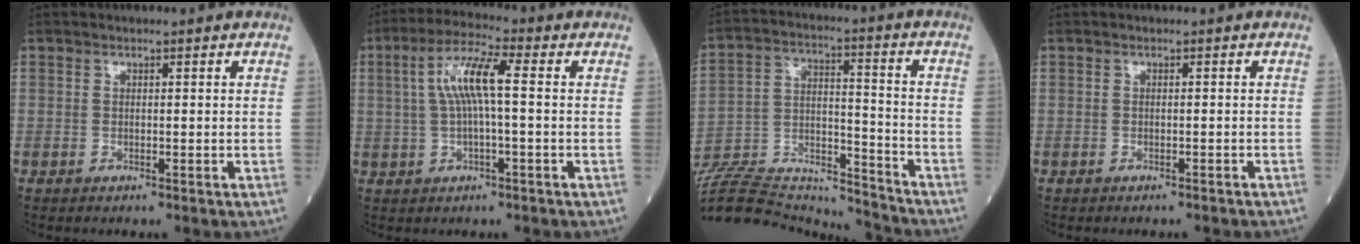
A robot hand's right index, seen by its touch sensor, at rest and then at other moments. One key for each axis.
{"total": 7.7, "fx": 1.0, "fy": 0.9, "fz": 7.5, "tx": -0.154, "ty": 0.021, "tz": 0.016}
{"total": 22.6, "fx": -21.8, "fy": 2.7, "fz": 5.4, "tx": -0.138, "ty": 0.008, "tz": -0.352}
{"total": 1.5, "fx": -1.4, "fy": 0.0, "fz": 0.5, "tx": -0.009, "ty": -0.001, "tz": -0.015}